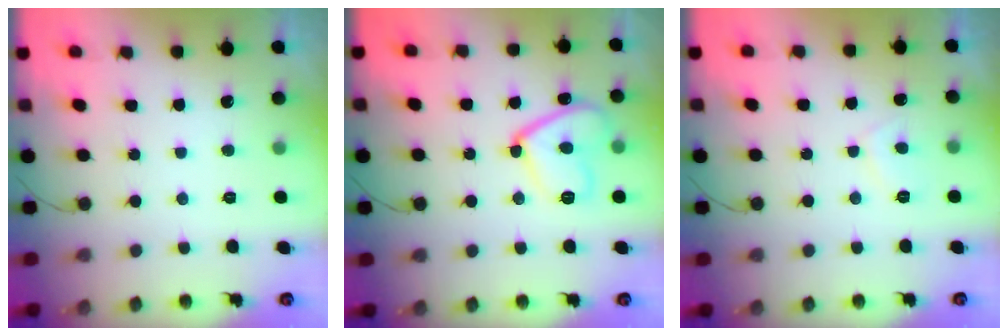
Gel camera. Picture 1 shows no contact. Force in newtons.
{"total": 13.2, "press": 13.2, "slide": 1.1}
{"total": 2.7, "press": 2.6, "slide": 0.8}